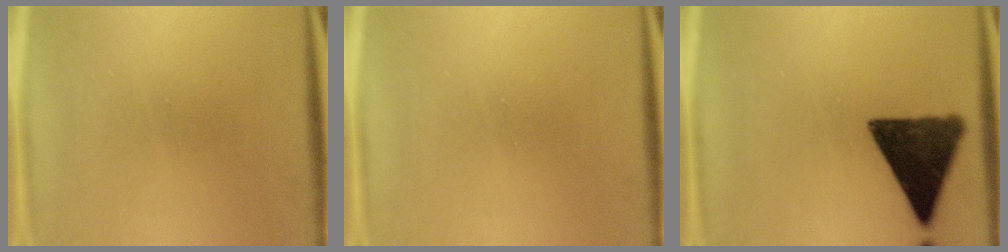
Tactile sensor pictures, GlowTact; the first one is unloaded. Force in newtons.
{"total": 0.0}
{"total": 13.2}